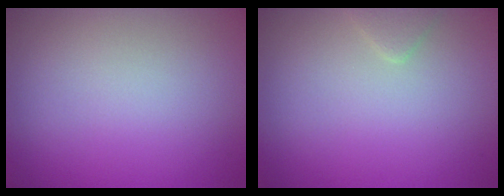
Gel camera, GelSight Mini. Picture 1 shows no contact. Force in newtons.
{"total": 0.9, "press": 0.9, "slide": 0.1}